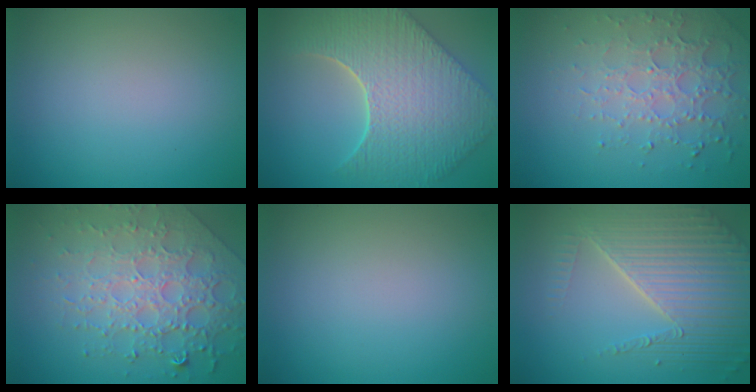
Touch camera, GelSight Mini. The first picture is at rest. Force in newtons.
{"total": 9.7, "press": 7.0, "slide": 6.7}
{"total": 4.7, "press": 3.4, "slide": 3.1}
{"total": 7.9, "press": 5.6, "slide": 5.6}
{"total": 0.0}
{"total": 7.7, "press": 5.4, "slide": 5.5}